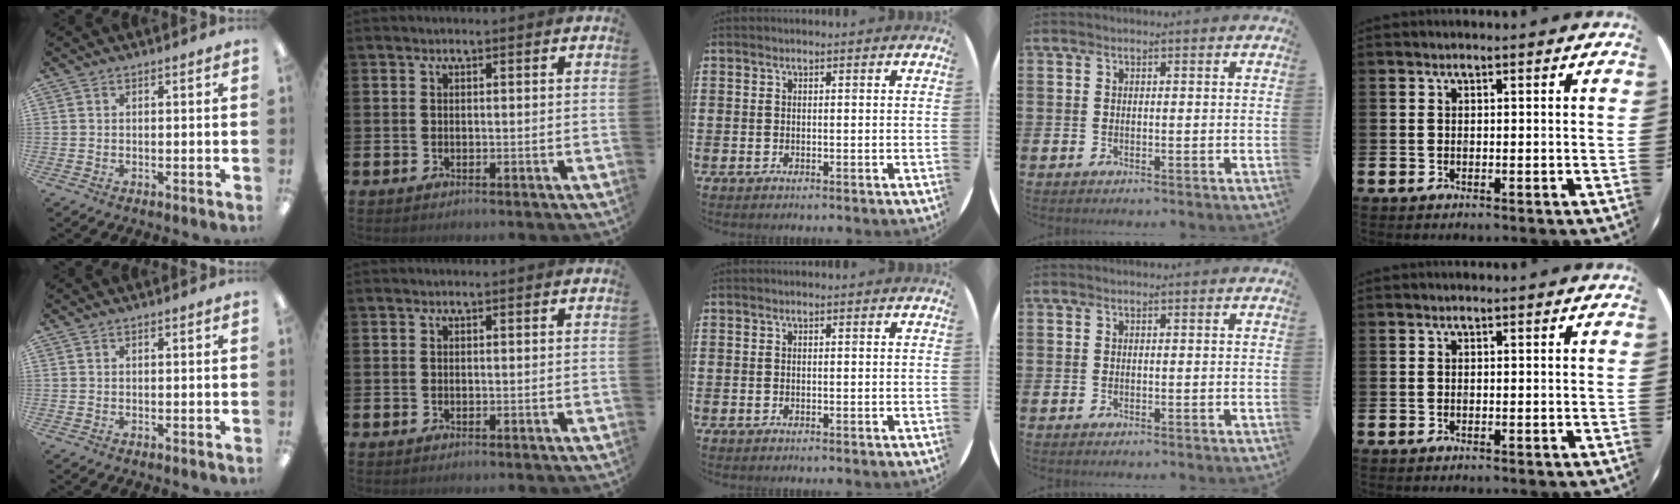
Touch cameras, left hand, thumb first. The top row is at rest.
{}